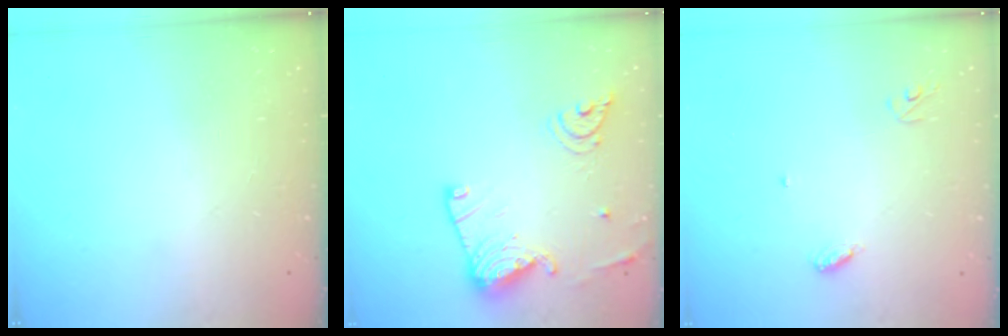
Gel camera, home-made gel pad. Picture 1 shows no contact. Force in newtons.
{"total": 15.7, "press": 15.6, "slide": 1.6}
{"total": 3.9, "press": 3.9, "slide": 0.3}